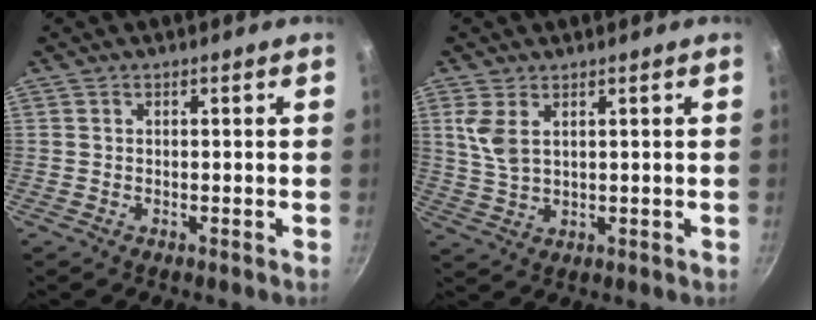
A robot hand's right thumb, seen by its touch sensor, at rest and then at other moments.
{"total": 5.4, "force": [2.2, 2.9, 4.0], "torque": [-0.078, -0.013, 0.049]}